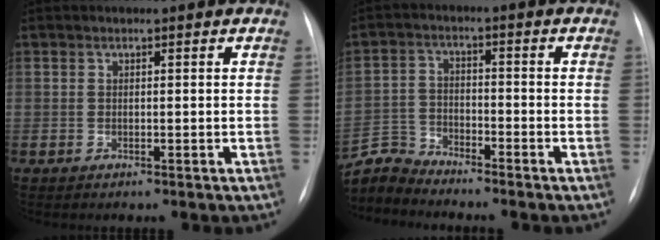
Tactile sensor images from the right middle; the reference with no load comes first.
{"total": 5.8, "force": [-5.7, -0.1, -1.0], "torque": [0.010, 0.001, -0.111]}